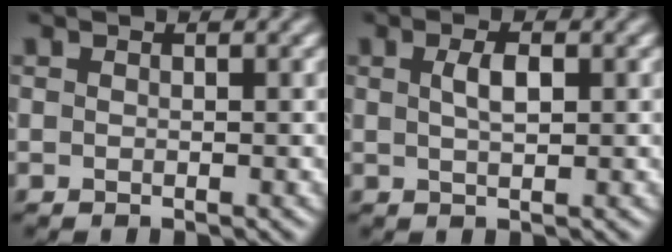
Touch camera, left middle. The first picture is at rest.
{"total": 1.9, "force": [0.7, 0.5, 1.7], "torque": [-0.039, 0.006, 0.012]}